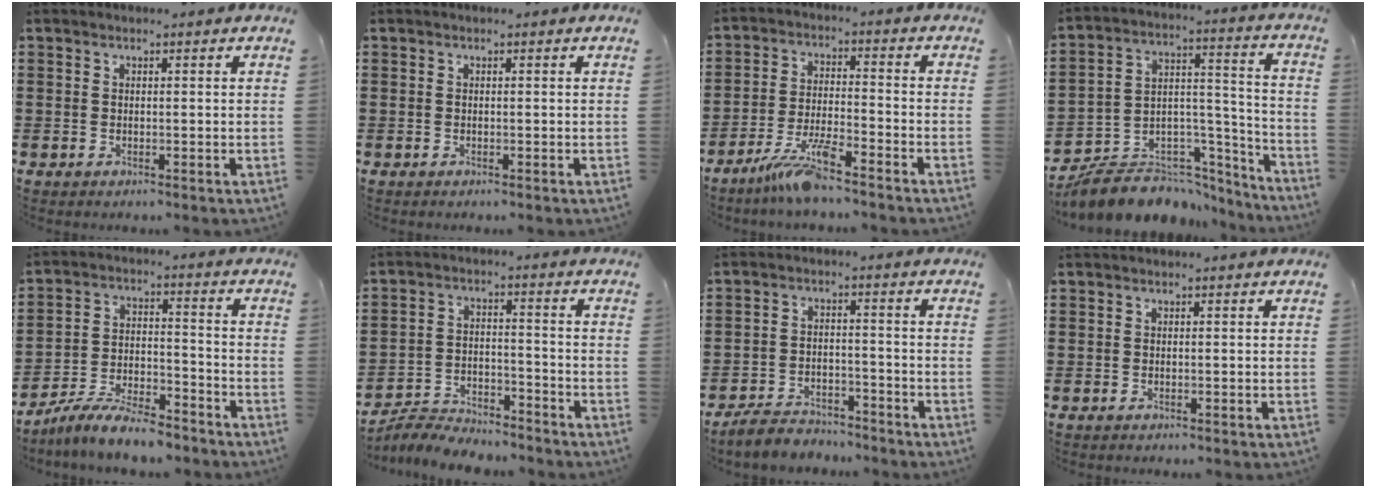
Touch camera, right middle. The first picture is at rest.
{"total": 0.0}
{"total": 6.8, "force": [-5.5, 0.3, 4.0], "torque": [-0.090, -0.014, -0.106]}
{"total": 7.1, "force": [-6.5, 2.8, 0.9], "torque": [-0.020, 0.004, -0.124]}
{"total": 7.6, "force": [-7.1, 0.8, 2.8], "torque": [-0.054, 0.008, -0.135]}
{"total": 5.7, "force": [-5.6, 0.8, 0.7], "torque": [-0.019, 0.010, -0.114]}
{"total": 4.3, "force": [-4.1, 1.0, 0.6], "torque": [-0.019, 0.008, -0.088]}
{"total": 0.0}